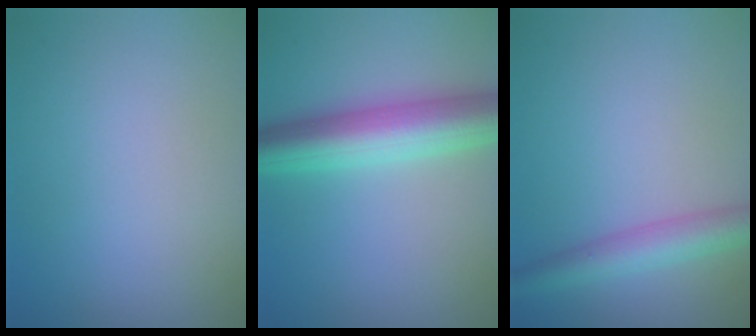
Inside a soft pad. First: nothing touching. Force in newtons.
{"total": 7.0, "press": 7.0, "slide": 0.1}
{"total": 3.6, "press": 3.6, "slide": 0.1}